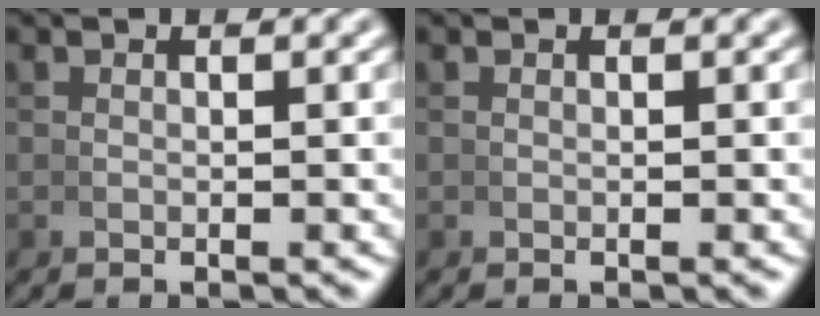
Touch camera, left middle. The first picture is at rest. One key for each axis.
{"total": 0.0}